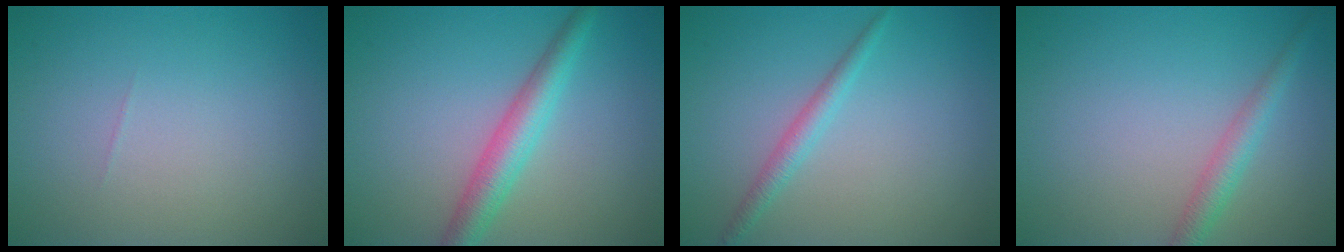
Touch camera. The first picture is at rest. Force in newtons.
{"total": 3.8, "press": 3.8, "slide": 0.1}
{"total": 1.7, "press": 1.7, "slide": 0.0}
{"total": 2.2, "press": 2.2, "slide": 0.1}